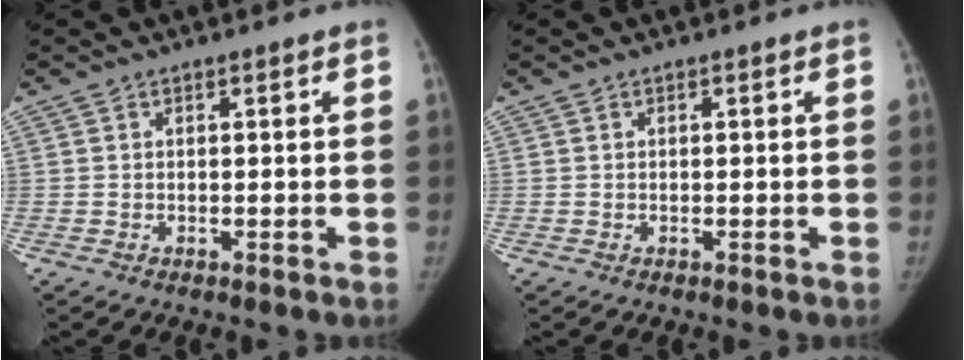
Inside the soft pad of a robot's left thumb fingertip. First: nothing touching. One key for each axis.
{"total": 0.0}